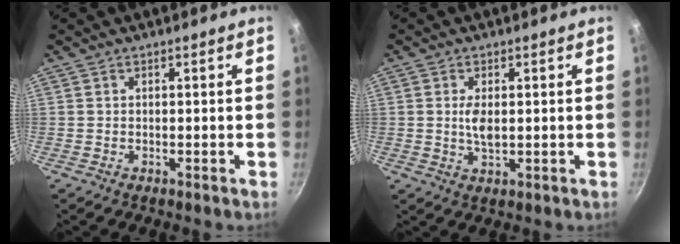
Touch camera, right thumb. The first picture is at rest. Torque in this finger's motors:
{"motor_torque": [0.32, 0.21, 0.77, 0.32, 0.23]}